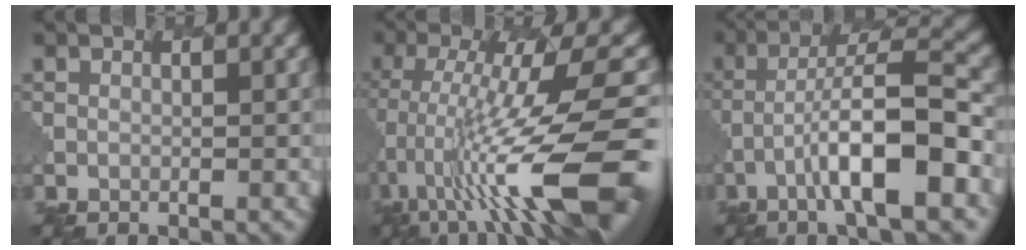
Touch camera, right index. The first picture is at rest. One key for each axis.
{"total": 13.7, "fx": -4.5, "fy": 3.0, "fz": 12.6, "tx": -0.219, "ty": 0.001, "tz": -0.063}
{"total": 8.2, "fx": -3.0, "fy": 1.5, "fz": 7.5, "tx": -0.119, "ty": 0.019, "tz": -0.055}